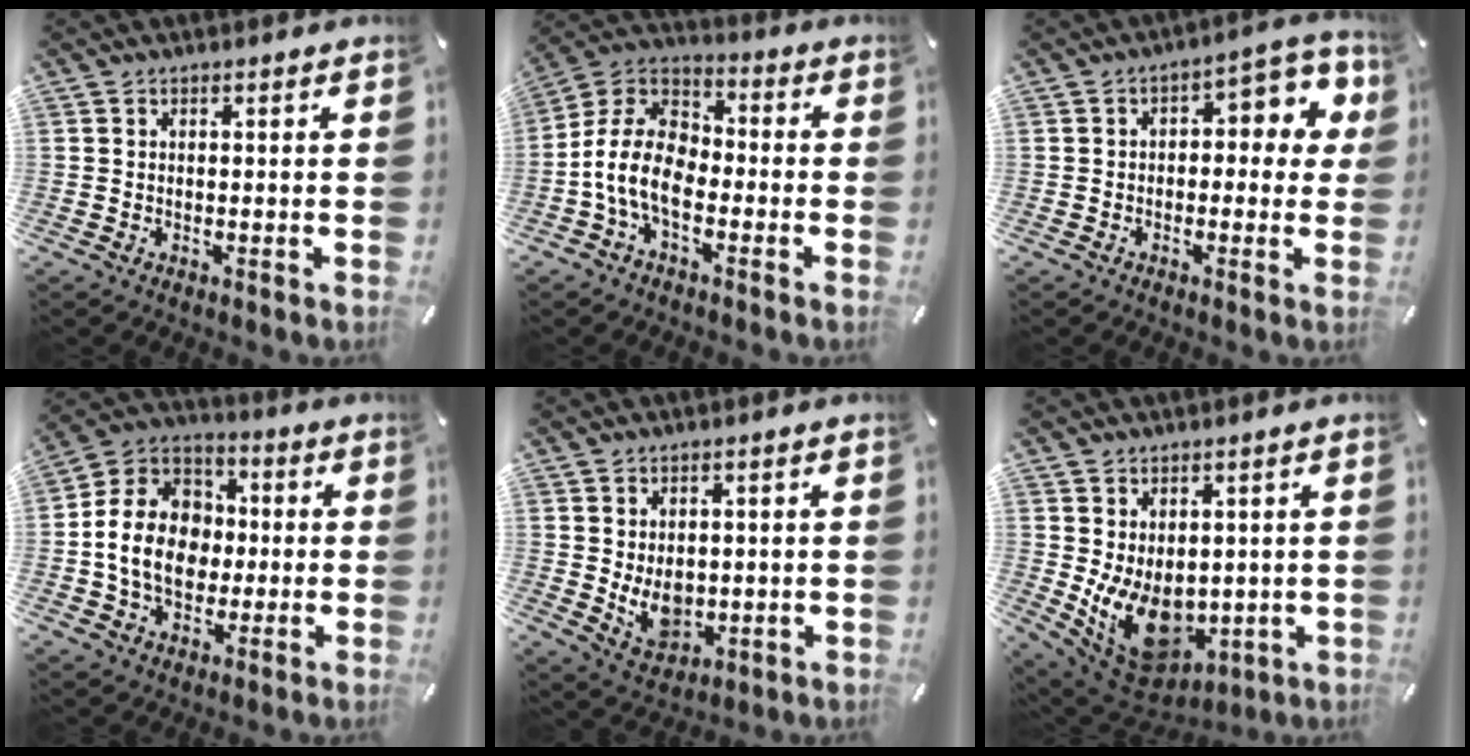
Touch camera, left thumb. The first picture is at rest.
{"total": 12.0, "force": [-5.8, 7.0, 7.8], "torque": [-0.171, 0.021, -0.113]}
{"total": 7.6, "force": [1.3, 4.2, 6.2], "torque": [-0.071, -0.016, 0.014]}
{"total": 14.2, "force": [-2.2, 12.0, 7.2], "torque": [-0.174, 0.026, -0.037]}
{"total": 7.4, "force": [0.5, 5.8, 4.6], "torque": [-0.070, -0.011, 0.011]}
{"total": 12.1, "force": [-0.9, 9.3, 7.7], "torque": [-0.134, -0.016, -0.008]}